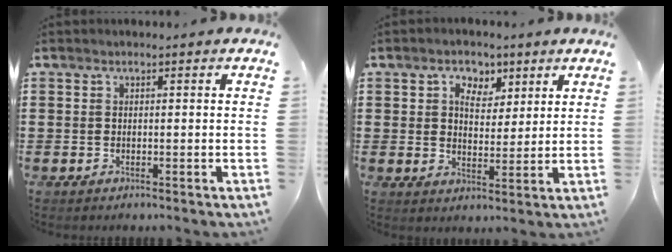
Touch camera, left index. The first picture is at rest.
{"total": 4.7, "force": [2.7, 3.3, 2.0], "torque": [-0.031, 0.006, 0.042]}